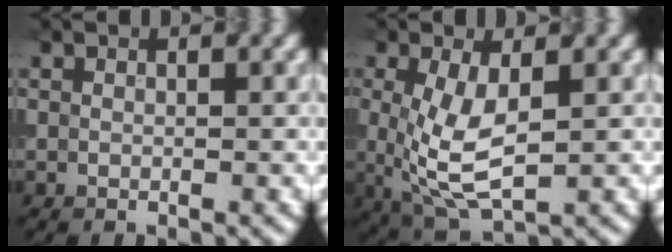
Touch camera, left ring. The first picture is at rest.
{"total": 5.8, "force": [0.1, 2.4, 5.3], "torque": [-0.126, -0.012, 0.006]}